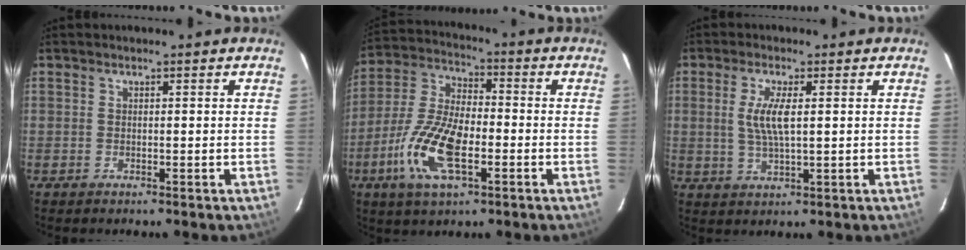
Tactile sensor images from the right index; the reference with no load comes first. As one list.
[{"total": 14.8, "force": [-5.4, 6.0, 12.4], "torque": [-0.270, -0.006, -0.106]}, {"total": 5.7, "force": [0.8, 1.3, 5.5], "torque": [-0.111, -0.001, 0.017]}]